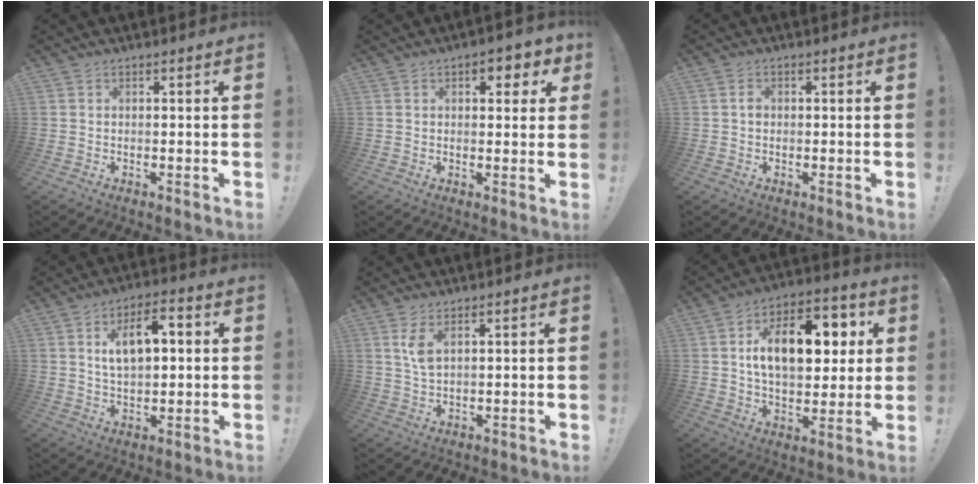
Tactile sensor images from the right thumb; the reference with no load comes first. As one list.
[{"total": 4.7, "force": [2.0, 2.6, 3.3], "torque": [-0.022, -0.010, 0.026]}, {"total": 1.2, "force": [0.0, 1.0, 0.8], "torque": [-0.007, 0.003, -0.003]}, {"total": 10.4, "force": [2.7, 5.7, 8.3], "torque": [-0.123, 0.006, 0.046]}, {"total": 4.6, "force": [2.1, 1.7, 3.7], "torque": [-0.068, -0.013, 0.033]}, {"total": 17.8, "force": [4.3, 10.4, 13.8], "torque": [-0.200, 0.004, 0.073]}]